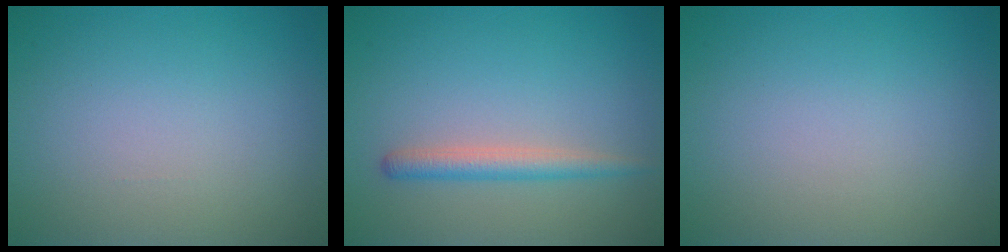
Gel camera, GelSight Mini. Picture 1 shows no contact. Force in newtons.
{"total": 2.2, "press": 2.2, "slide": 0.0}
{"total": 0.0}